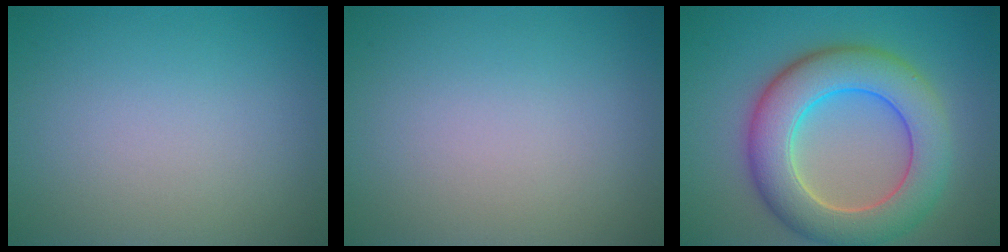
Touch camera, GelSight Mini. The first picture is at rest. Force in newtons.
{"total": 0.0}
{"total": 8.9, "press": 8.9, "slide": 0.4}